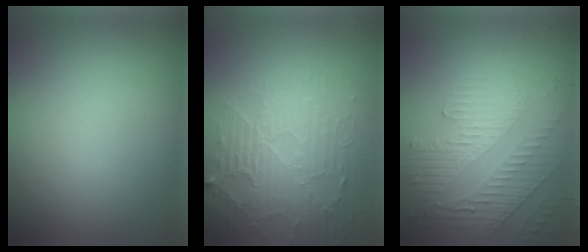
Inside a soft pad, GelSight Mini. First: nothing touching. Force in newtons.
{"total": 4.0, "press": 3.4, "slide": 2.1}
{"total": 5.8, "press": 3.3, "slide": 4.7}